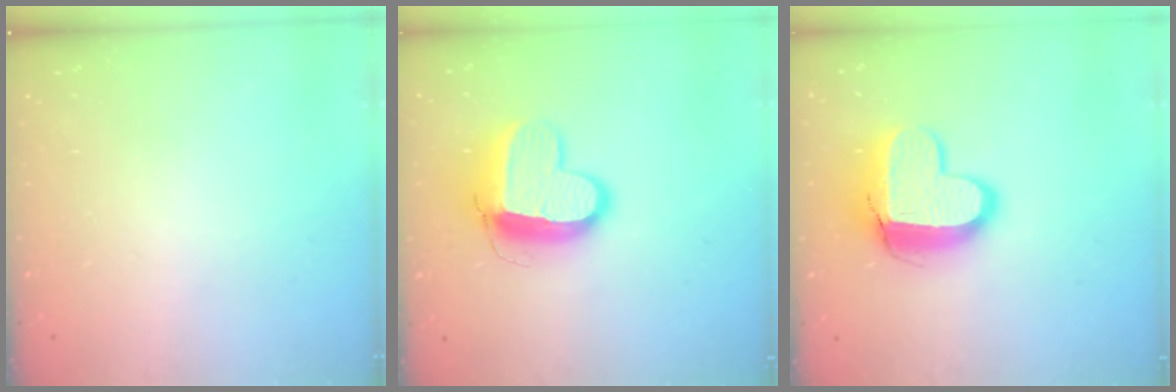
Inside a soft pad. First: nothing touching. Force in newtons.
{"total": 12.7, "press": 12.6, "slide": 1.4}
{"total": 12.3, "press": 12.2, "slide": 1.3}